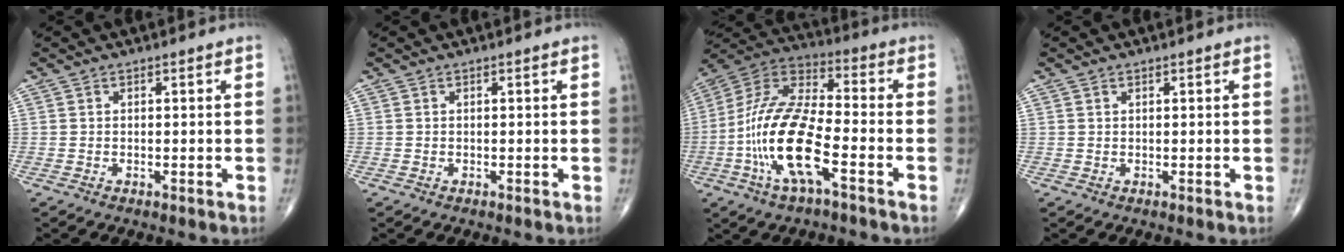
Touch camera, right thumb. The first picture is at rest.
{"total": 0.0}
{"total": 17.8, "force": [-5.6, 6.0, 15.8], "torque": [-0.328, 0.033, -0.111]}
{"total": 0.0}